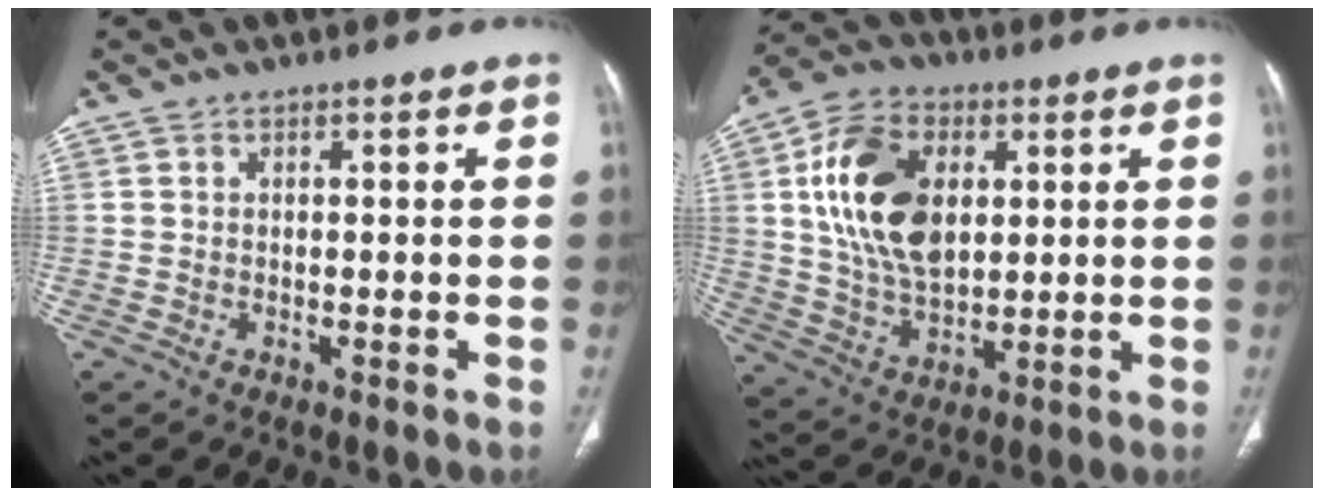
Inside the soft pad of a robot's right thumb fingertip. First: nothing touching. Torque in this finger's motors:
{"motor_torque": [1.99, 3.01, 1.47, 0.04, 0.32]}